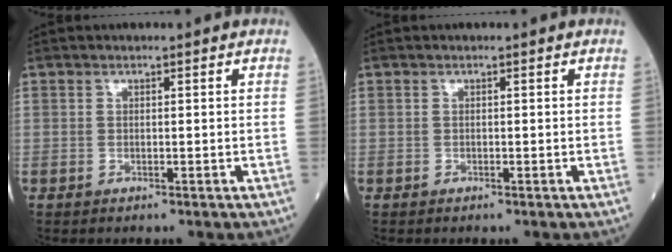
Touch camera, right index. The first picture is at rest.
{"total": 0.0}